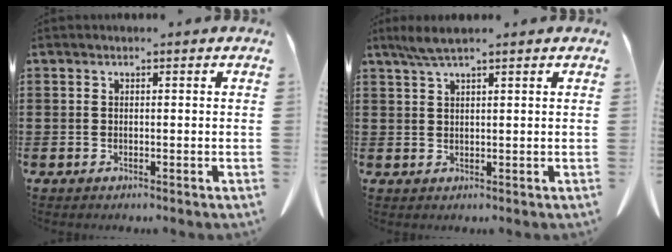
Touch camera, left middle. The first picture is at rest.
{"total": 2.9, "force": [2.0, 0.2, 2.1], "torque": [-0.045, 0.002, 0.037]}